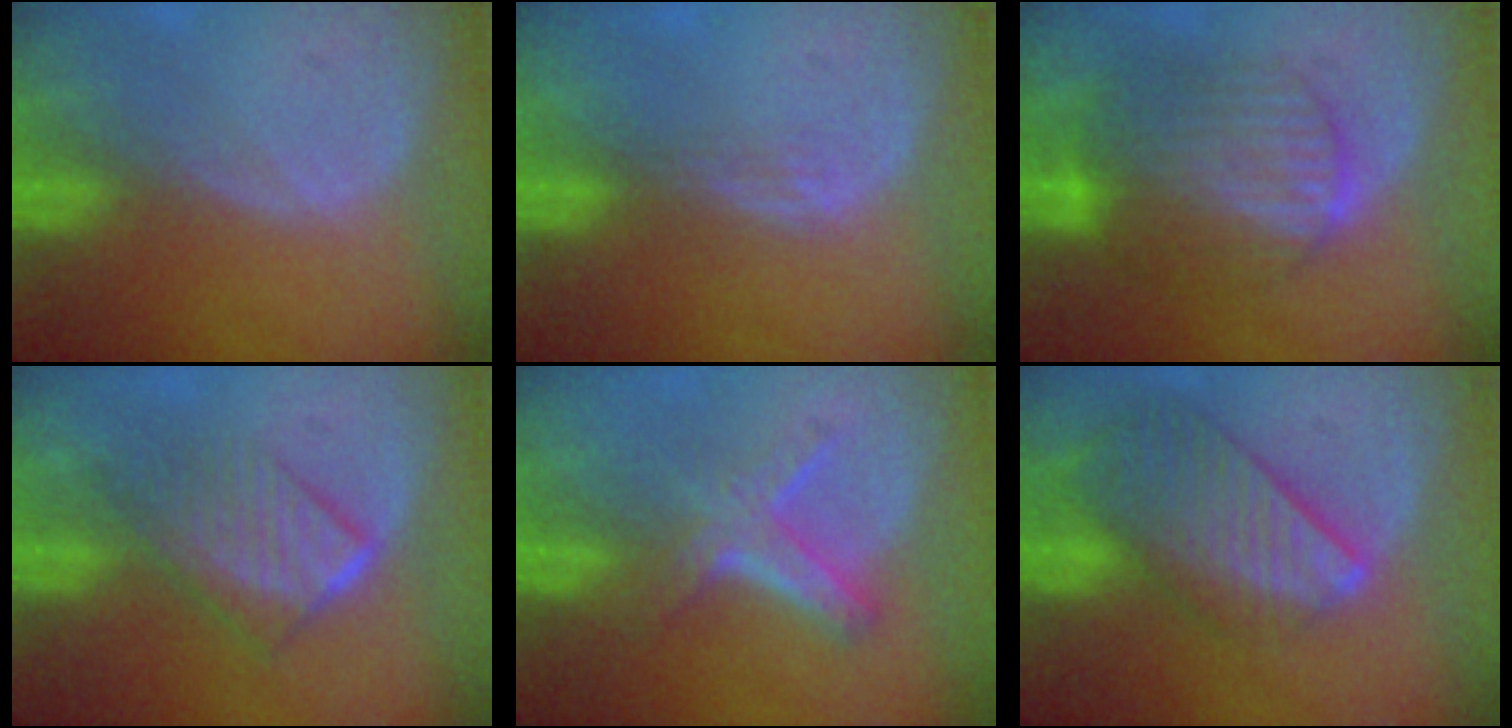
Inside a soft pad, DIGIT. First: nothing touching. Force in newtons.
{"total": 1.8, "press": 1.3, "slide": 1.2}
{"total": 8.4, "press": 8.4, "slide": 0.5}
{"total": 6.7, "press": 5.8, "slide": 3.3}
{"total": 6.0, "press": 5.1, "slide": 3.2}
{"total": 9.6, "press": 8.4, "slide": 4.7}